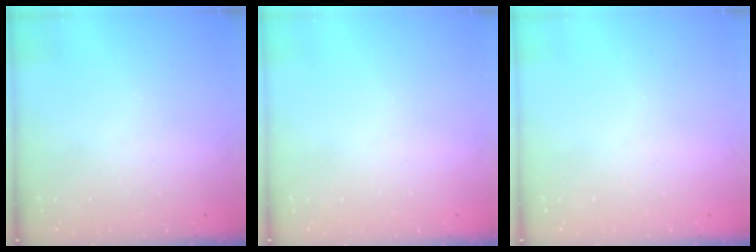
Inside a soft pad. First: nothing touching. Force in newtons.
{"total": 0.0}
{"total": 0.0}